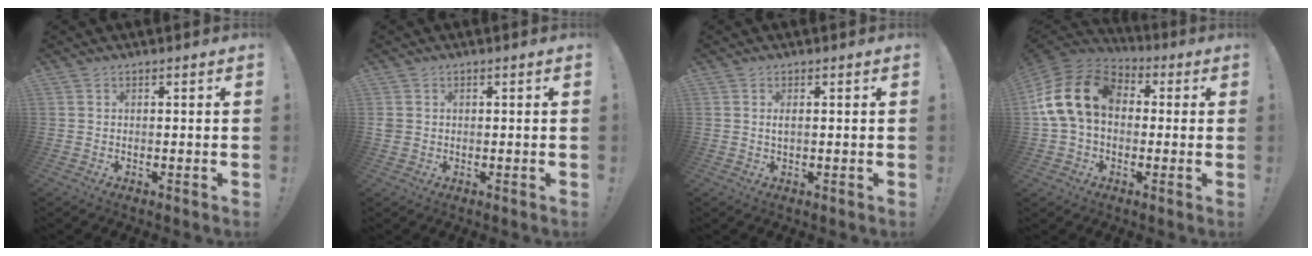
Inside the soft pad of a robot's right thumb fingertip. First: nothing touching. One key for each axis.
{"total": 1.6, "fx": 0.0, "fy": 1.5, "fz": 0.6, "tx": -0.016, "ty": 0.003, "tz": 0.003}
{"total": 1.1, "fx": 0.2, "fy": 0.1, "fz": 1.0, "tx": -0.013, "ty": -0.003, "tz": 0.002}
{"total": 18.6, "fx": 3.2, "fy": 13.0, "fz": 12.9, "tx": -0.242, "ty": 0.013, "tz": 0.062}